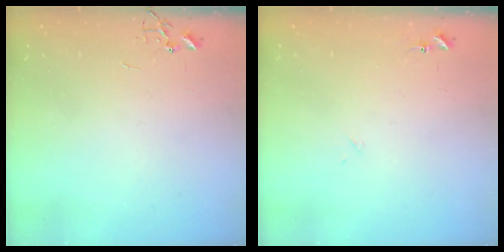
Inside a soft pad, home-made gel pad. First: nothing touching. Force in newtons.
{"total": 7.8, "press": 7.8, "slide": 0.6}